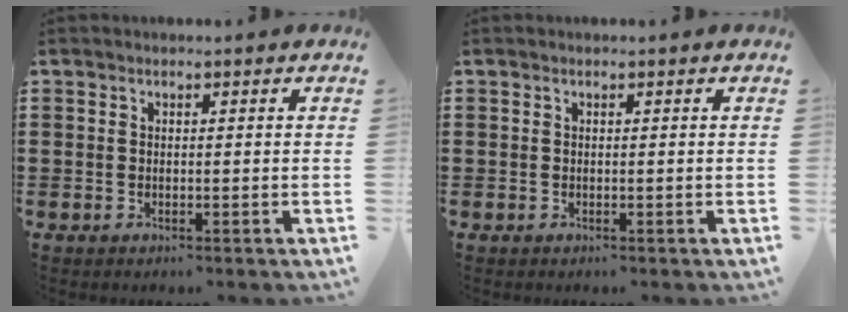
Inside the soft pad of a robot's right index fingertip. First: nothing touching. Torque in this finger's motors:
{"motor_torque": [-0.24, 0.40, 0.00, -0.01]}